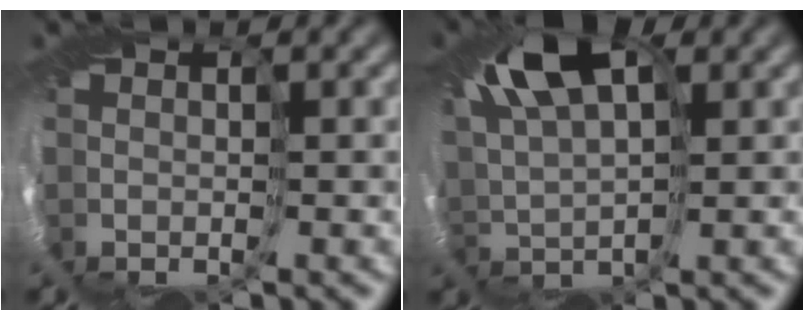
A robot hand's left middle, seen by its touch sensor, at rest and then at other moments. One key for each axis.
{"total": 6.6, "fx": 3.0, "fy": 3.1, "fz": 5.1, "tx": -0.103, "ty": 0.019, "tz": 0.041}